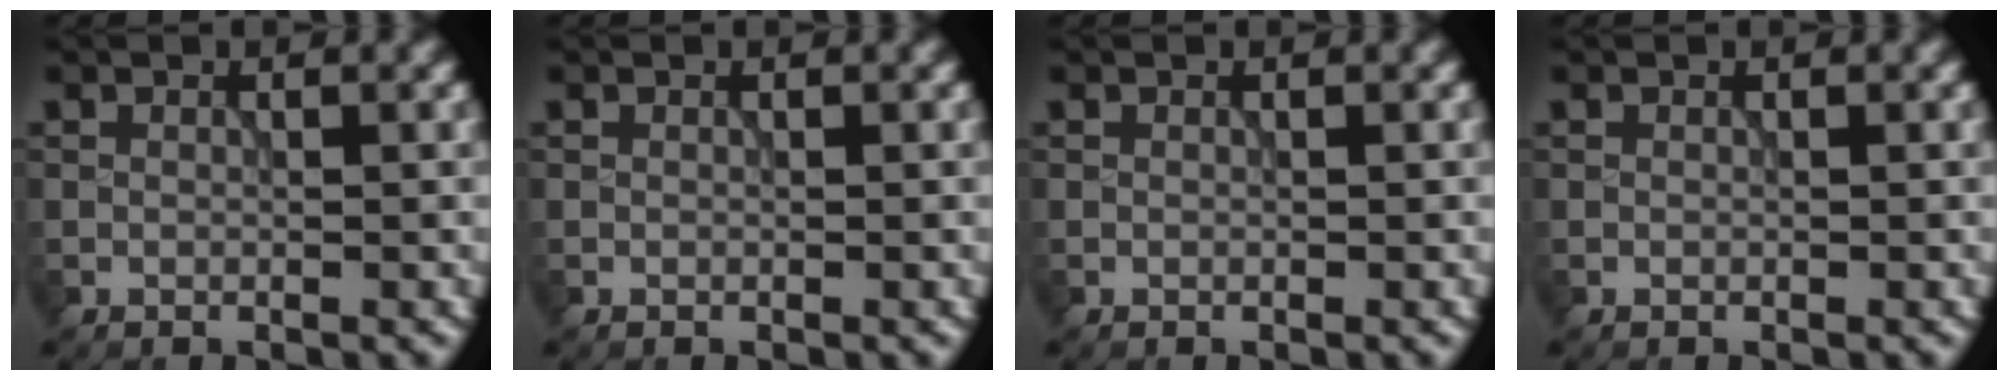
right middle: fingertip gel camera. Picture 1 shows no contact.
{"total": 0.0}
{"total": 0.0}
{"total": 0.0}